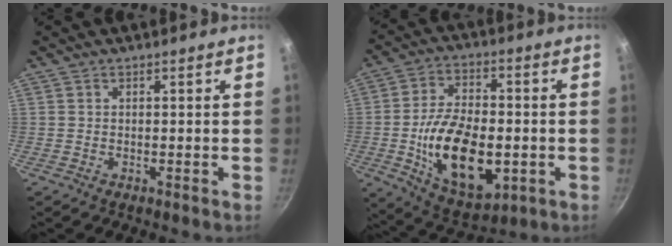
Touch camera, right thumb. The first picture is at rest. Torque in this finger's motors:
{"motor_torque": [-0.39, 1.67, 1.59, -0.54, 0.21]}